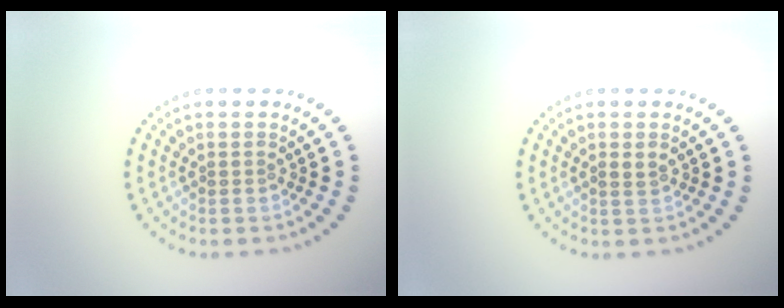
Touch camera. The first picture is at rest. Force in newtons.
{"total": 0.9, "press": 0.9, "slide": 0.3}